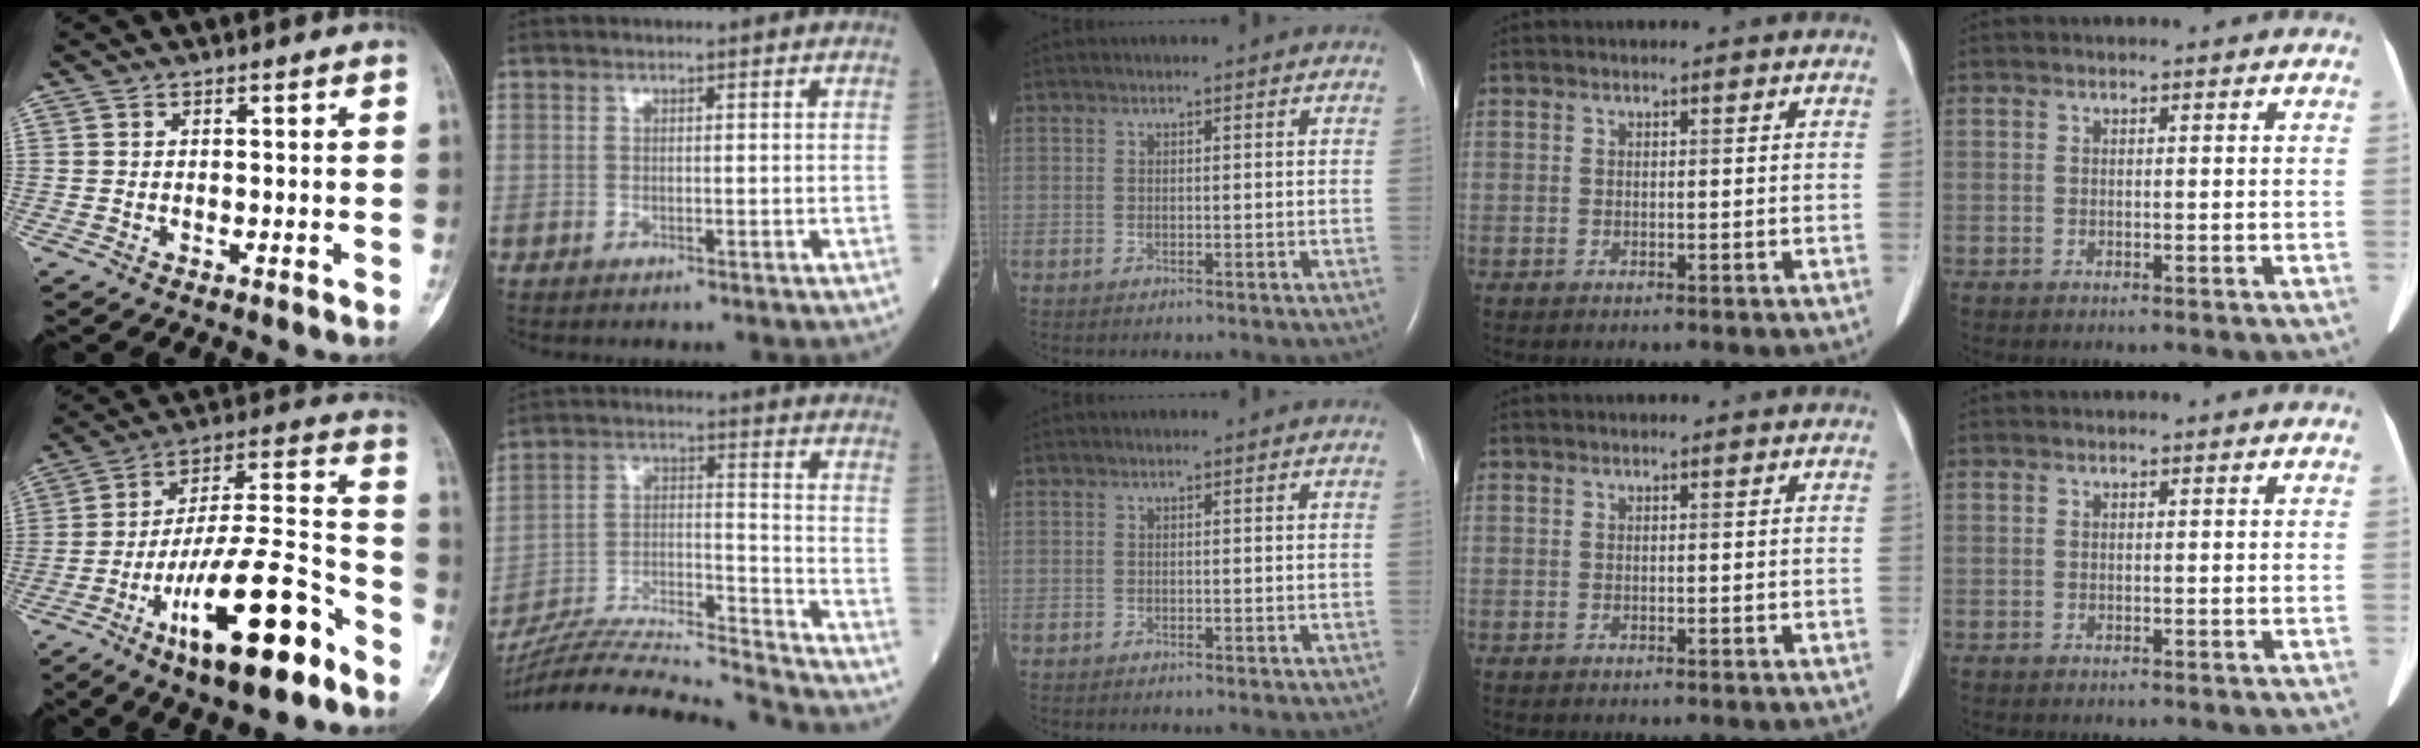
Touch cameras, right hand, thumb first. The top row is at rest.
{"thumb": {"total": 22.6, "force": [-12.6, 5.8, 17.9], "torque": [-0.305, 0.073, -0.211]}, "index": {"total": 20.9, "force": [-19.8, -1.0, 6.6], "torque": [-0.138, -0.002, -0.326]}}